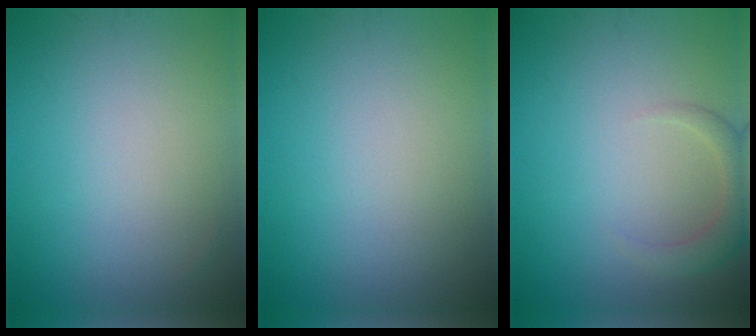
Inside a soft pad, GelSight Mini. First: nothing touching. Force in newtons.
{"total": 0.0}
{"total": 2.3, "press": 2.3, "slide": 0.2}